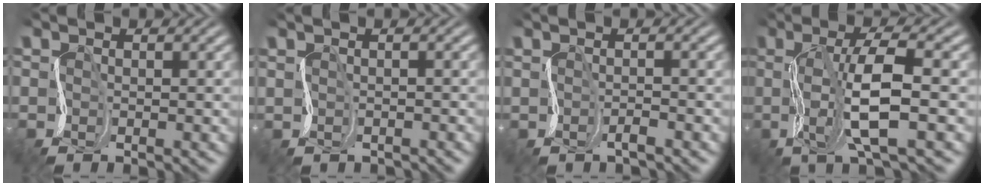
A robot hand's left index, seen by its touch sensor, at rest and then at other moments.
{"total": 1.3, "force": [0.8, -0.4, -1.0], "torque": [0.021, 0.009, 0.004]}
{"total": 0.8, "force": [0.4, -0.6, -0.3], "torque": [0.005, 0.010, -0.006]}
{"total": 5.5, "force": [0.5, 1.0, 5.4], "torque": [-0.114, 0.018, 0.000]}